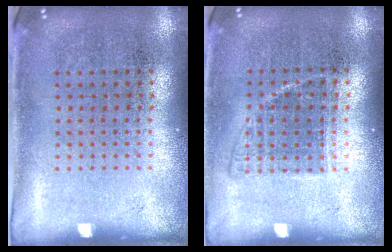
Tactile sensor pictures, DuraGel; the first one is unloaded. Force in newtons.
{"total": 1.0, "press": 0.9, "slide": 0.5}